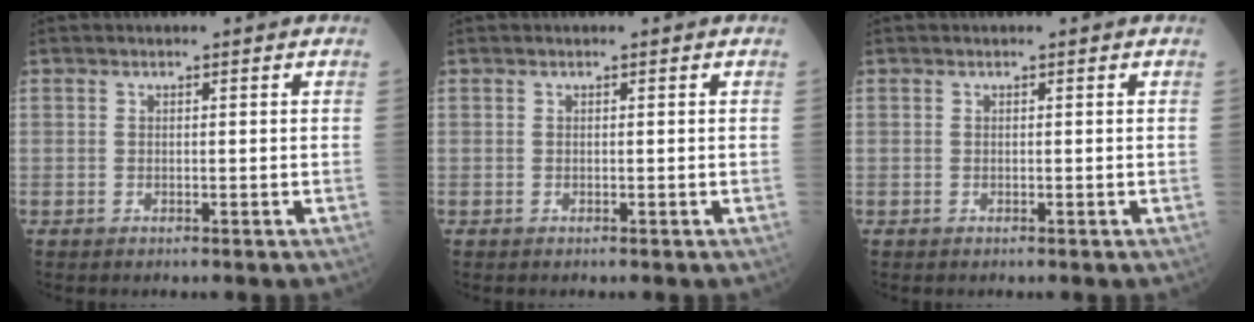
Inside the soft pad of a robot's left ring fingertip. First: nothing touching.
{"total": 0.0}
{"total": 0.0}